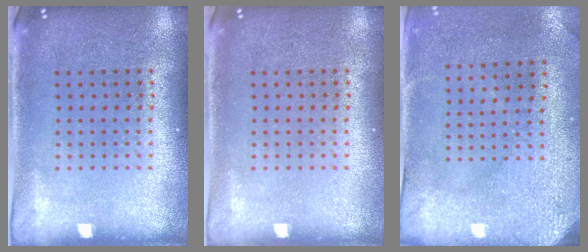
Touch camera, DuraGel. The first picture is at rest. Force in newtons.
{"total": 0.0}
{"total": 3.1, "press": 2.4, "slide": 1.9}